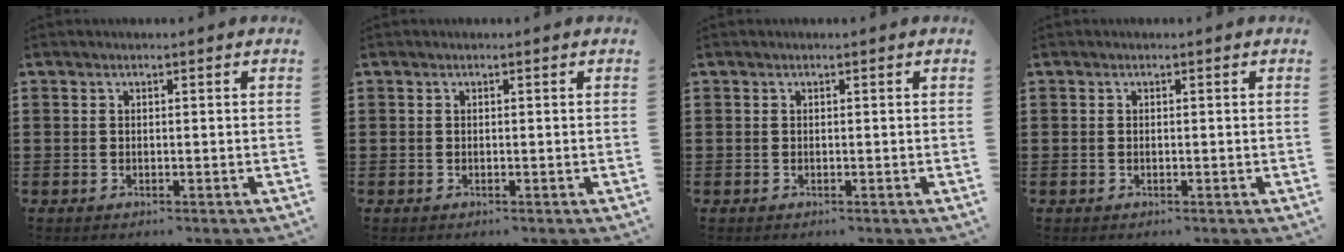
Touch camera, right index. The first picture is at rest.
{"total": 0.0}
{"total": 0.0}
{"total": 0.0}